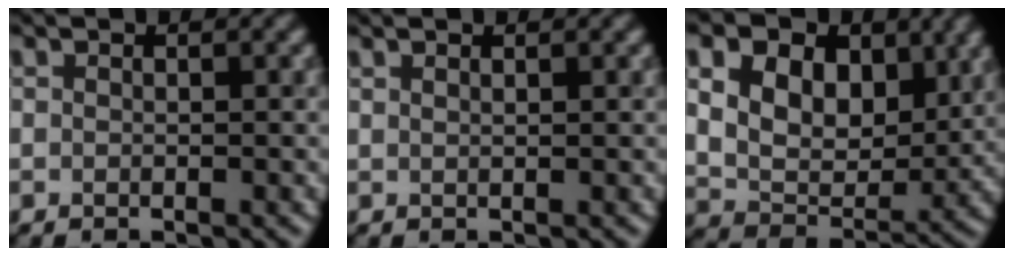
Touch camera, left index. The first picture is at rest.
{"total": 1.2, "force": [0.8, 0.5, 0.8], "torque": [-0.002, 0.000, 0.002]}
{"total": 11.9, "force": [4.9, 8.0, 7.3], "torque": [-0.144, 0.014, 0.085]}